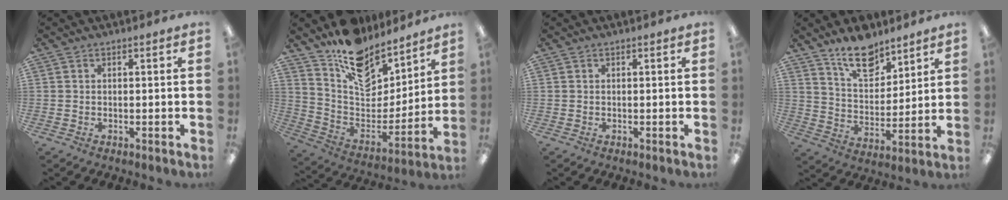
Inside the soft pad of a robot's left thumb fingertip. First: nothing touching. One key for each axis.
{"total": 15.7, "fx": 12.4, "fy": 8.2, "fz": 5.2, "tx": -0.093, "ty": -0.101, "tz": 0.225}
{"total": 0.0}
{"total": 12.8, "fx": 9.9, "fy": 6.1, "fz": 5.4, "tx": -0.080, "ty": -0.058, "tz": 0.181}